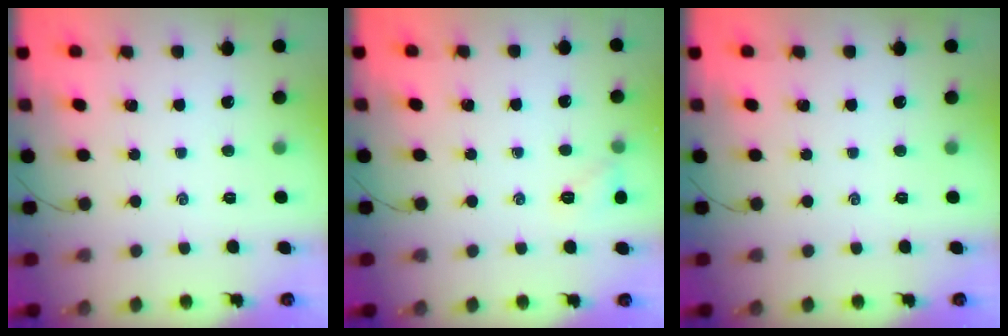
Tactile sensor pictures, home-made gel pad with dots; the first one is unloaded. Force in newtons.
{"total": 5.4, "press": 5.2, "slide": 1.4}
{"total": 0.0}